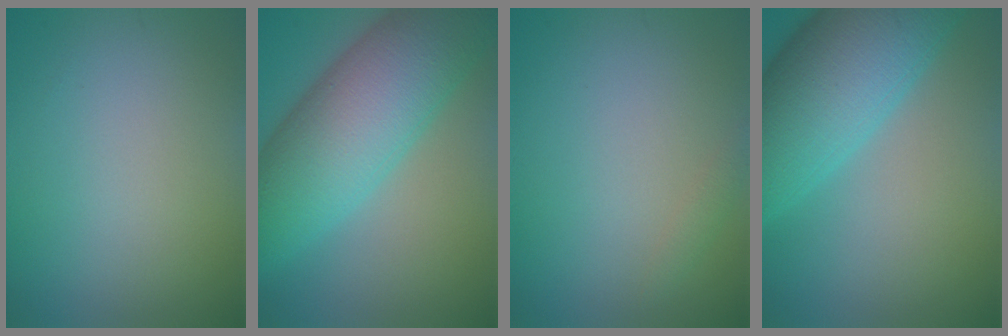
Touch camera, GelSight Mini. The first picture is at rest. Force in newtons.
{"total": 11.3, "press": 11.3, "slide": 0.4}
{"total": 0.7, "press": 0.7, "slide": 0.0}
{"total": 10.6, "press": 10.6, "slide": 0.3}